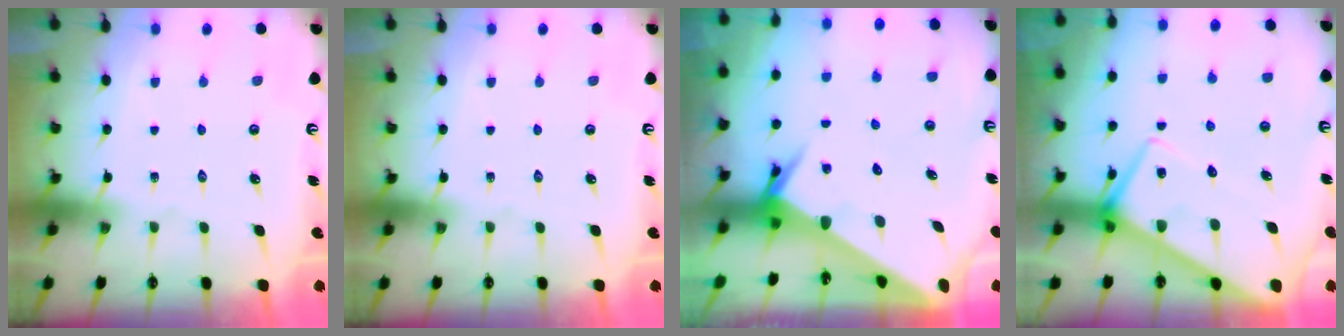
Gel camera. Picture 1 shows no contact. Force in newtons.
{"total": 0.0}
{"total": 5.1, "press": 5.1, "slide": 0.3}
{"total": 9.5, "press": 9.5, "slide": 0.8}